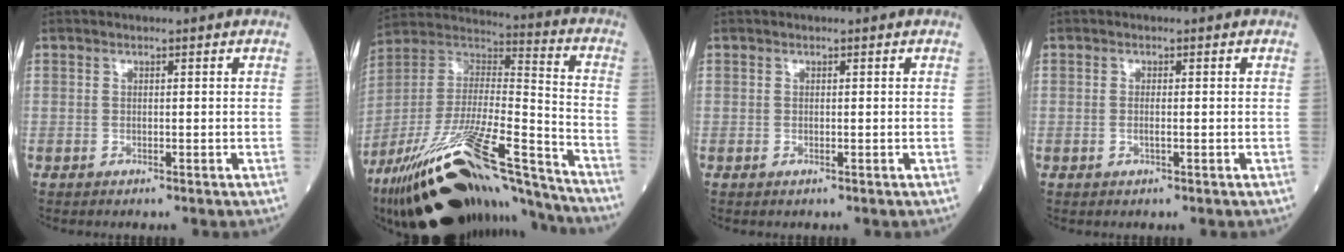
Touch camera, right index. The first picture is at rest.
{"total": 29.1, "force": [-22.4, 4.9, 17.8], "torque": [-0.320, -0.033, -0.380]}
{"total": 0.0}
{"total": 0.9, "force": [-0.2, 0.1, 0.9], "torque": [-0.020, -0.001, -0.003]}